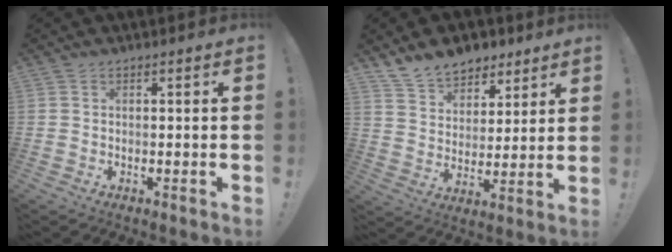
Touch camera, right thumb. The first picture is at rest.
{"total": 11.8, "force": [9.4, 6.6, 2.6], "torque": [-0.049, -0.070, 0.183]}